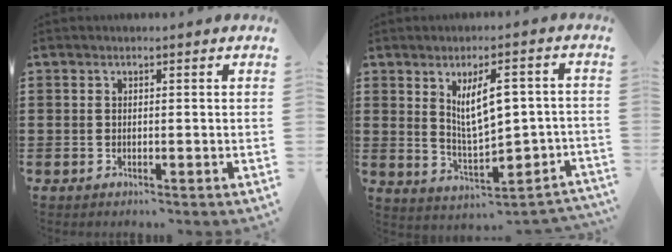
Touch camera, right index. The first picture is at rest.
{"total": 8.1, "force": [0.7, 3.6, 7.2], "torque": [-0.121, 0.004, 0.009]}